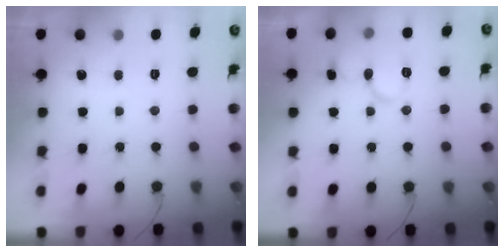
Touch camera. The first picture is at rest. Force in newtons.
{"total": 10.1, "press": 10.1, "slide": 0.9}